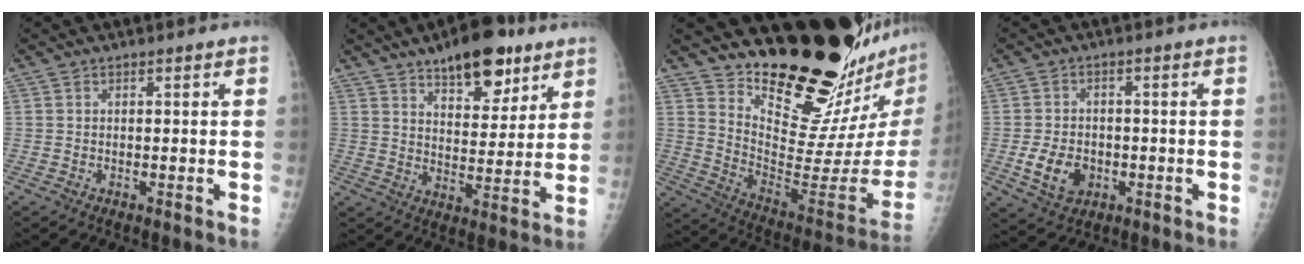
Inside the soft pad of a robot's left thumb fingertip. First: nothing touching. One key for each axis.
{"total": 14.5, "fx": 9.5, "fy": 6.4, "fz": 9.0, "tx": -0.087, "ty": -0.046, "tz": 0.142}
{"total": 24.9, "fx": 21.3, "fy": 5.0, "fz": 11.9, "tx": -0.134, "ty": -0.195, "tz": 0.309}
{"total": 6.9, "fx": -1.8, "fy": 5.2, "fz": 4.1, "tx": -0.060, "ty": 0.003, "tz": -0.024}